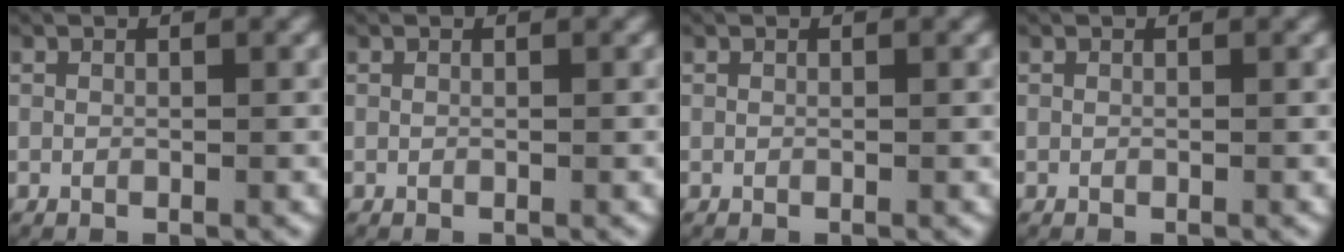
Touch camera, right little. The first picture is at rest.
{"total": 0.0}
{"total": 0.0}
{"total": 0.0}